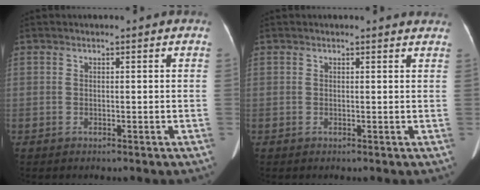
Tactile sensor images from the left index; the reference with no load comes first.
{"total": 2.6, "force": [2.5, 0.5, 0.3], "torque": [-0.009, -0.003, 0.011]}